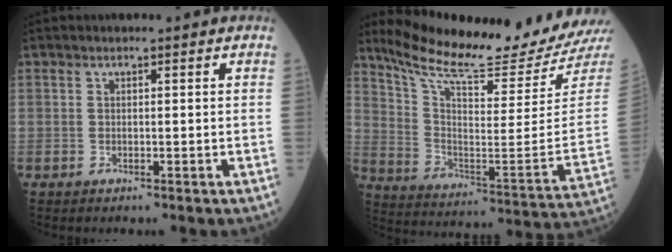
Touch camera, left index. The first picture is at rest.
{"total": 22.0, "force": [20.3, -1.1, 8.4], "torque": [-0.161, -0.102, 0.303]}